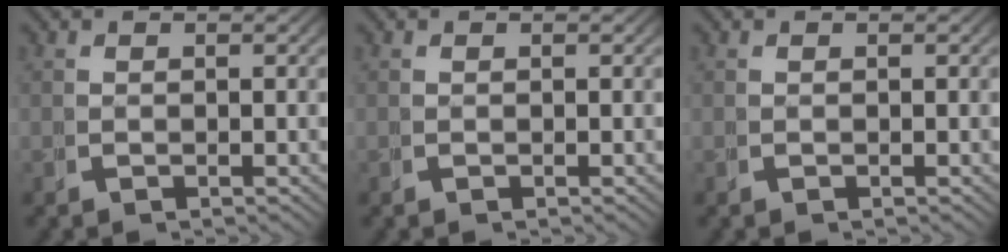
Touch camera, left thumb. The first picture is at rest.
{"total": 0.0}
{"total": 0.0}